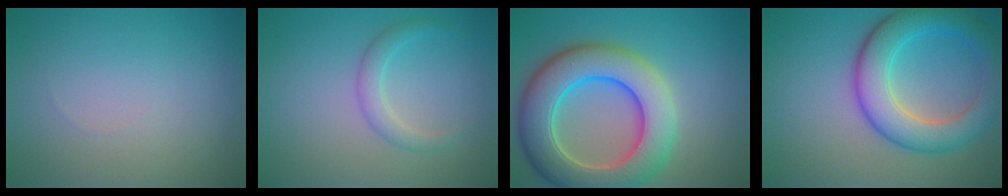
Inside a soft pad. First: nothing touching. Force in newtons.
{"total": 1.9, "press": 1.9, "slide": 0.1}
{"total": 10.2, "press": 10.2, "slide": 0.7}
{"total": 7.1, "press": 7.1, "slide": 0.3}